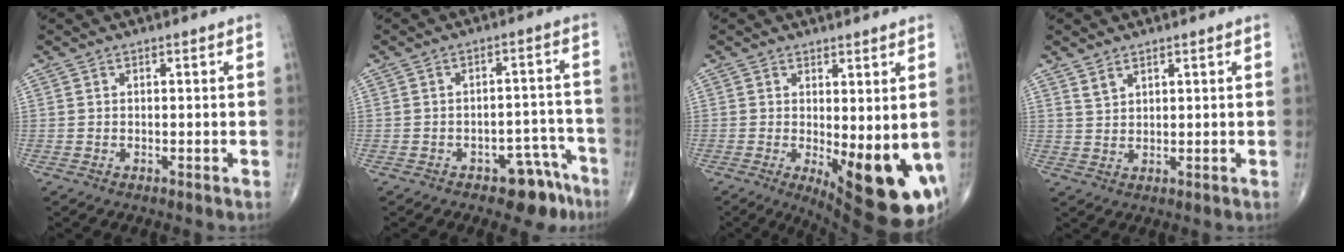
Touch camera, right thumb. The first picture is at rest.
{"total": 7.4, "force": [-5.0, 3.9, 3.8], "torque": [-0.016, 0.049, -0.063]}
{"total": 13.9, "force": [-2.6, 4.8, 12.8], "torque": [-0.163, -0.029, -0.020]}
{"total": 2.3, "force": [1.8, 1.1, 1.0], "torque": [-0.012, -0.010, 0.039]}